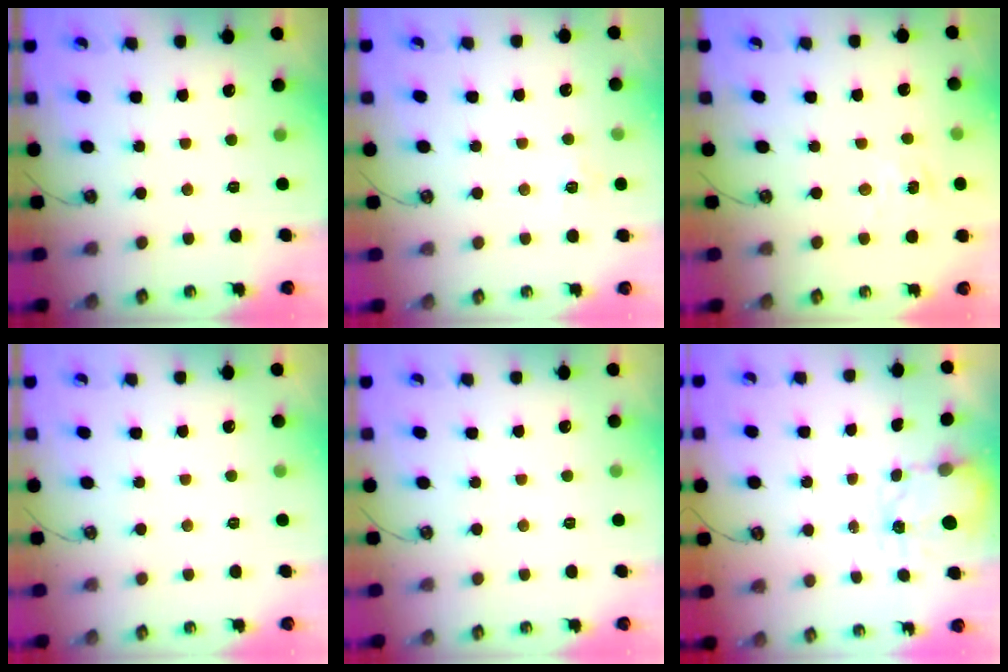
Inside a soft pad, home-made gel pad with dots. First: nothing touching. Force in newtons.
{"total": 5.6, "press": 5.6, "slide": 0.6}
{"total": 3.6, "press": 3.5, "slide": 0.4}
{"total": 0.0}
{"total": 0.0}
{"total": 3.5, "press": 3.5, "slide": 0.4}